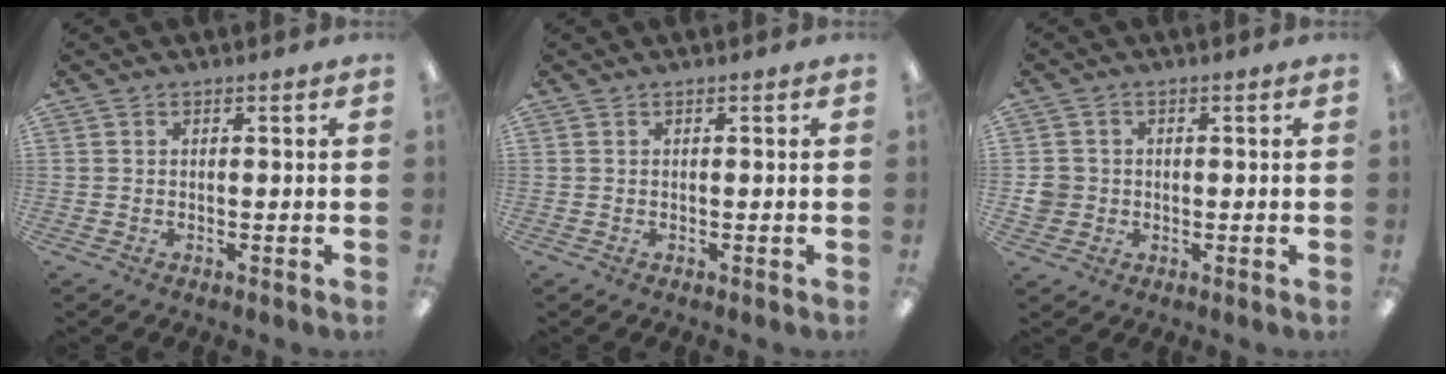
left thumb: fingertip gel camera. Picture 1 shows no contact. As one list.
[{"total": 0.0}, {"total": 4.0, "force": [-0.2, 3.9, 0.8], "torque": [-0.010, 0.007, -0.004]}]